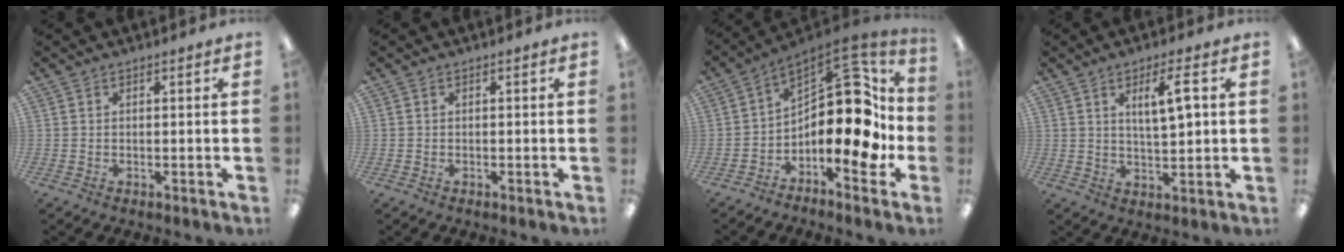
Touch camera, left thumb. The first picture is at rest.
{"total": 0.0}
{"total": 19.2, "force": [0.1, 9.8, 16.6], "torque": [-0.239, -0.010, 0.006]}
{"total": 6.9, "force": [2.9, 2.0, 6.0], "torque": [-0.105, -0.002, 0.044]}